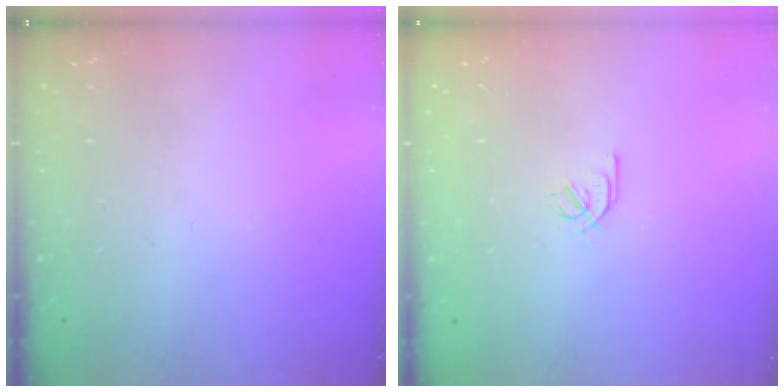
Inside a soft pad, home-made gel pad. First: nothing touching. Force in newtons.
{"total": 2.1, "press": 2.0, "slide": 0.7}